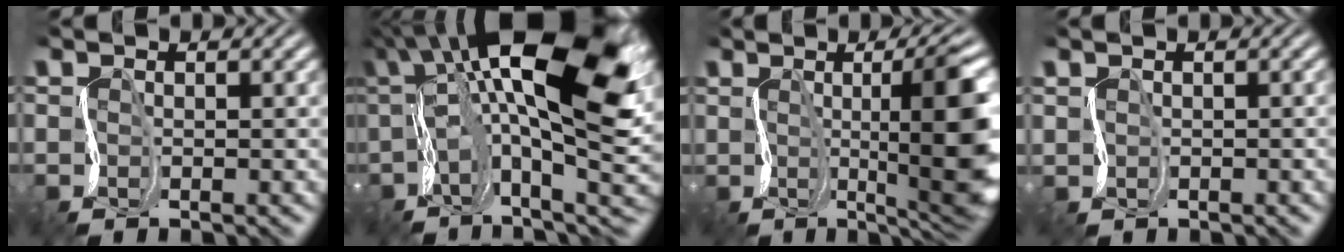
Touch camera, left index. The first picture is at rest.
{"total": 16.7, "force": [3.9, 6.5, 14.9], "torque": [-0.272, 0.016, 0.086]}
{"total": 8.8, "force": [1.1, 1.7, 8.6], "torque": [-0.120, -0.008, 0.032]}
{"total": 1.0, "force": [0.2, -0.2, -1.0], "torque": [0.008, 0.004, 0.013]}